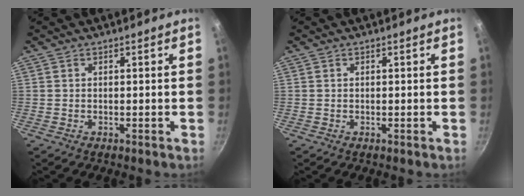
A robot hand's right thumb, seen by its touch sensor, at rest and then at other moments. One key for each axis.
{"total": 0.0}